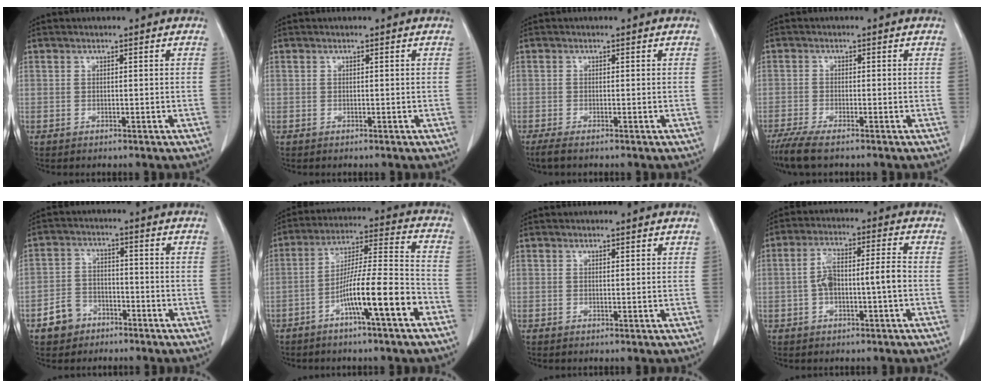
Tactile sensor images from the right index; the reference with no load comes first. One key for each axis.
{"total": 0.0}
{"total": 2.3, "fx": -1.1, "fy": 0.9, "fz": 1.8, "tx": -0.051, "ty": -0.003, "tz": -0.023}
{"total": 5.3, "fx": -3.2, "fy": 1.5, "fz": 3.9, "tx": -0.087, "ty": -0.012, "tz": -0.059}
{"total": 6.3, "fx": -3.7, "fy": 4.8, "fz": 1.8, "tx": -0.044, "ty": 0.018, "tz": -0.056}
{"total": 13.5, "fx": -6.1, "fy": 0.6, "fz": 12.0, "tx": -0.208, "ty": 0.008, "tz": -0.103}
{"total": 1.2, "fx": 0.8, "fy": 0.6, "fz": 0.7, "tx": -0.017, "ty": 0.003, "tz": 0.014}
{"total": 8.5, "fx": -0.9, "fy": 2.3, "fz": 8.2, "tx": -0.160, "ty": 0.025, "tz": -0.013}